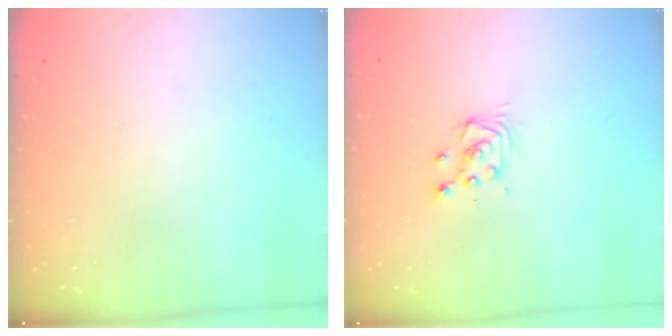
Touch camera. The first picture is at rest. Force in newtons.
{"total": 3.3, "press": 3.3, "slide": 0.3}